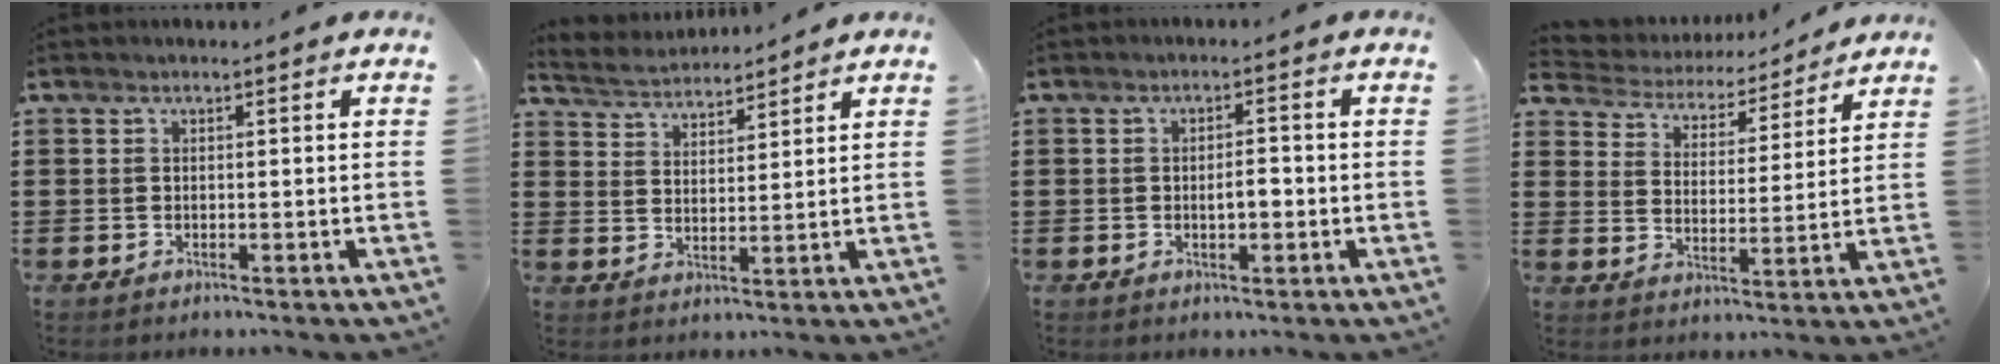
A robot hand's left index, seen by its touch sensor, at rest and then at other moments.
{"total": 3.6, "force": [3.5, 0.5, -0.2], "torque": [-0.013, -0.015, 0.063]}
{"total": 2.7, "force": [-0.4, 1.0, 2.4], "torque": [-0.047, 0.005, -0.009]}
{"total": 4.1, "force": [4.1, 0.7, 0.1], "torque": [-0.030, -0.035, 0.064]}